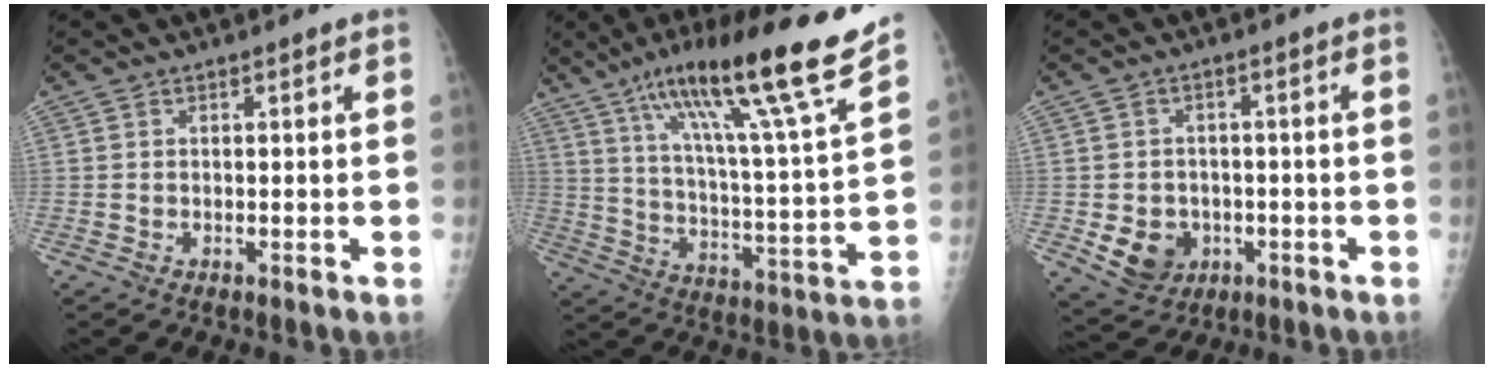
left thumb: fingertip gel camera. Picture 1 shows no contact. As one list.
[{"total": 23.1, "force": [16.1, 1.0, 16.5], "torque": [-0.245, -0.067, 0.261]}, {"total": 7.4, "force": [-1.9, 6.3, 3.4], "torque": [-0.033, 0.008, -0.019]}]